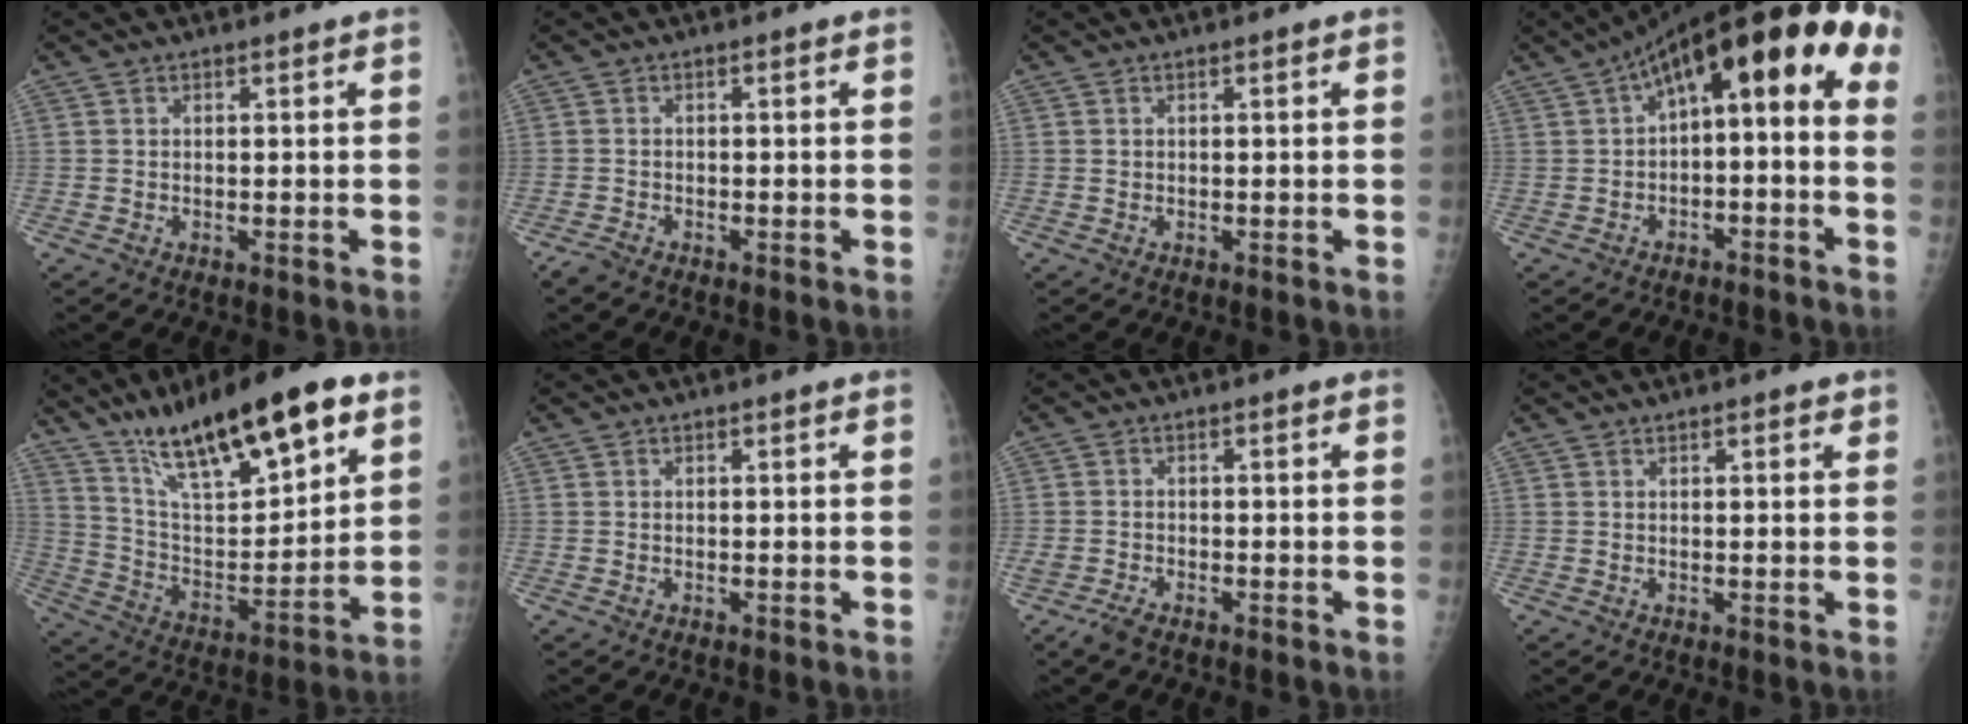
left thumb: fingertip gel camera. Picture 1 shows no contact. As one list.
[{"total": 1.7, "force": [-1.6, 0.4, 0.4], "torque": [-0.020, -0.001, -0.031]}, {"total": 0.0}, {"total": 16.0, "force": [0.8, 6.7, 14.4], "torque": [-0.197, 0.067, 0.007]}, {"total": 23.4, "force": [14.8, 6.8, 16.8], "torque": [-0.250, -0.049, 0.260]}, {"total": 0.0}, {"total": 2.9, "force": [-2.4, 0.9, 1.4], "torque": [-0.035, 0.000, -0.043]}, {"total": 1.5, "force": [0.9, 0.5, 1.1], "torque": [-0.012, -0.001, 0.010]}]